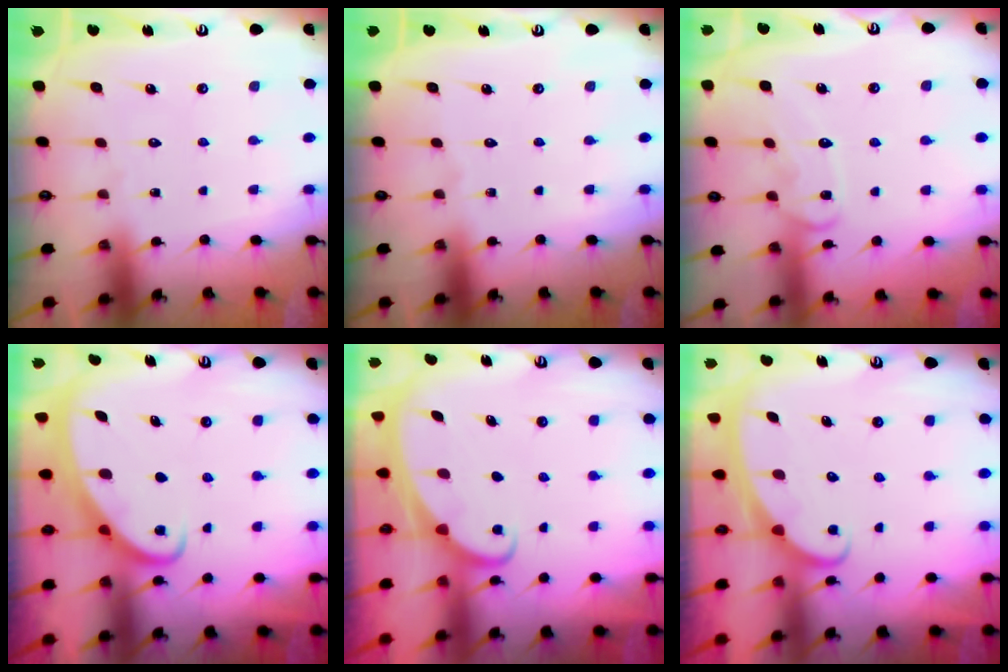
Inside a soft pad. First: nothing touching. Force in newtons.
{"total": 0.0}
{"total": 10.6, "press": 10.6, "slide": 0.8}
{"total": 2.3, "press": 2.3, "slide": 0.3}
{"total": 2.0, "press": 2.0, "slide": 0.3}
{"total": 2.4, "press": 2.4, "slide": 0.4}